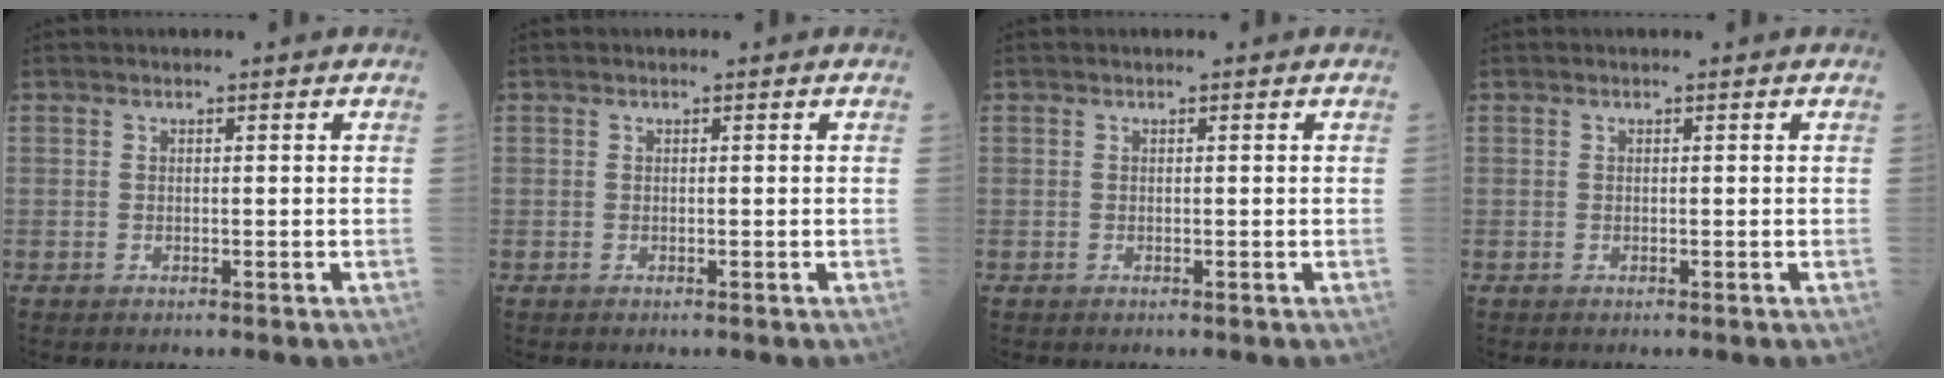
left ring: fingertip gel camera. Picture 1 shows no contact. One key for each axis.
{"total": 0.0}
{"total": 0.0}
{"total": 0.0}